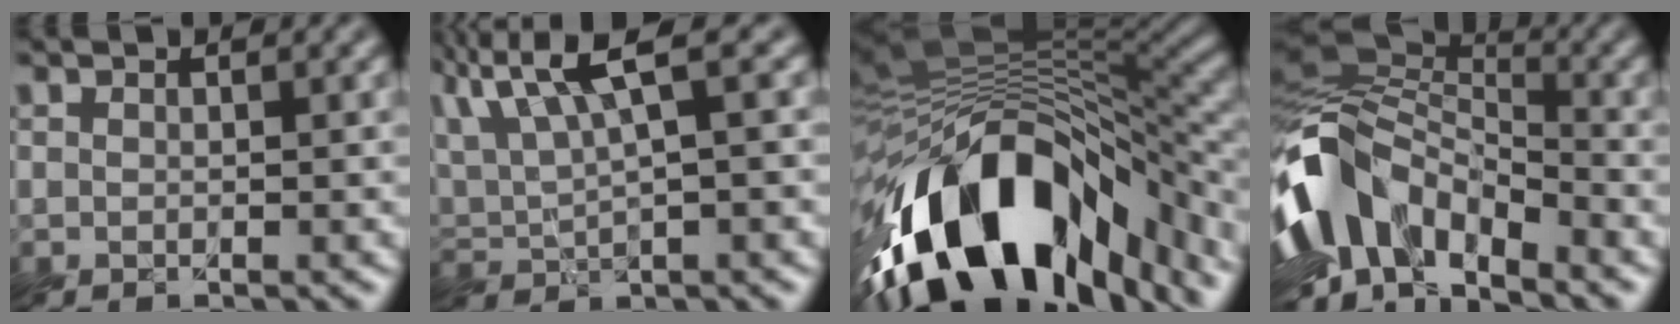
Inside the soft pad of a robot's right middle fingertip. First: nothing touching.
{"total": 5.9, "force": [2.9, 1.1, 5.0], "torque": [-0.096, 0.024, 0.048]}
{"total": 16.3, "force": [-8.7, 7.6, 11.5], "torque": [-0.199, 0.012, -0.146]}
{"total": 10.2, "force": [-6.2, 5.2, 6.2], "torque": [-0.119, -0.004, -0.128]}